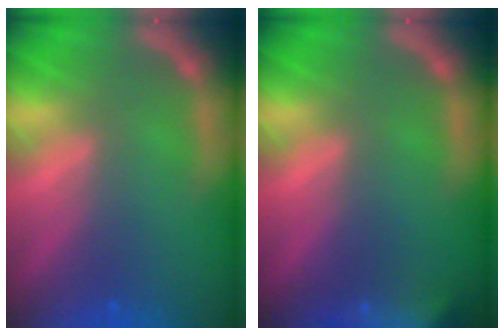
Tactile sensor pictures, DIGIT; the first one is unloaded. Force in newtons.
{"total": 9.5}